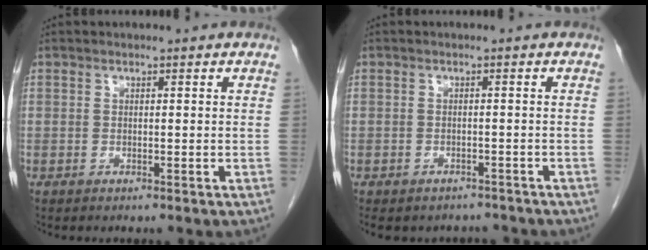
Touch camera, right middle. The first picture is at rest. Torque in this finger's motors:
{"motor_torque": [0.11, -0.11, 0.03, 0.03]}